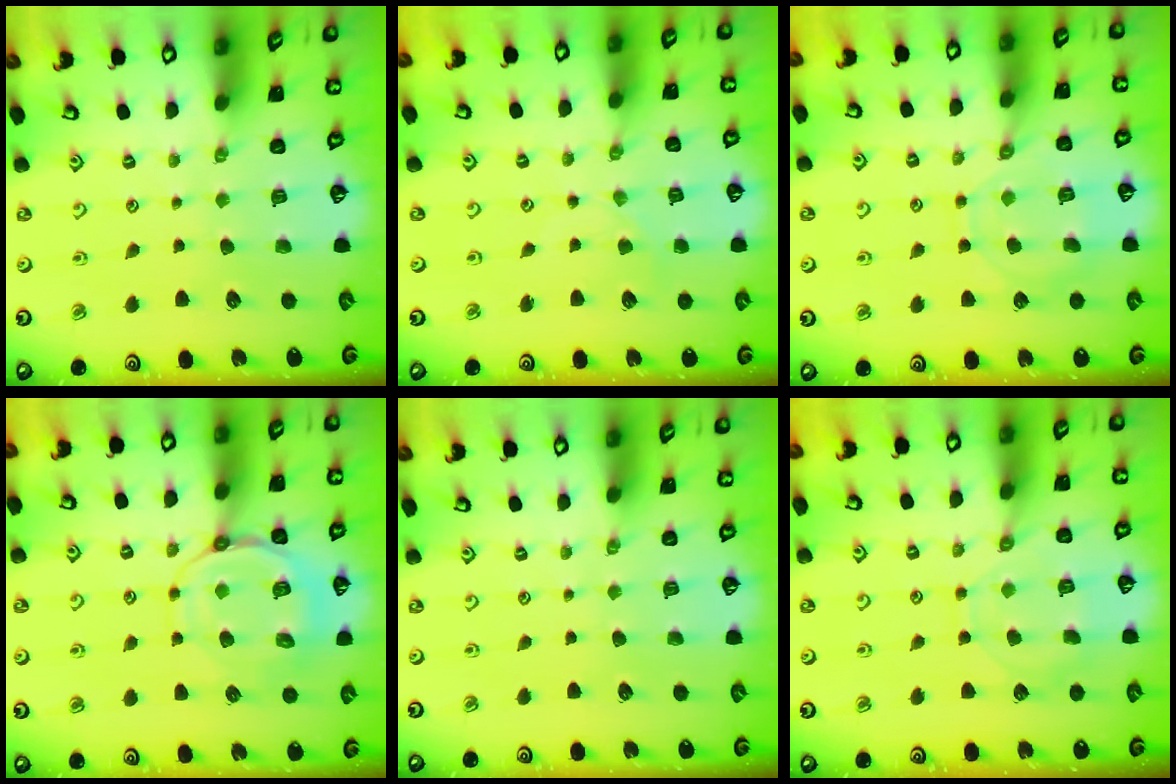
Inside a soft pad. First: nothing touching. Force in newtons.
{"total": 1.5, "press": 1.5, "slide": 0.4}
{"total": 10.5, "press": 10.4, "slide": 0.8}
{"total": 11.3, "press": 11.2, "slide": 1.2}
{"total": 0.0}
{"total": 10.2, "press": 10.1, "slide": 0.8}